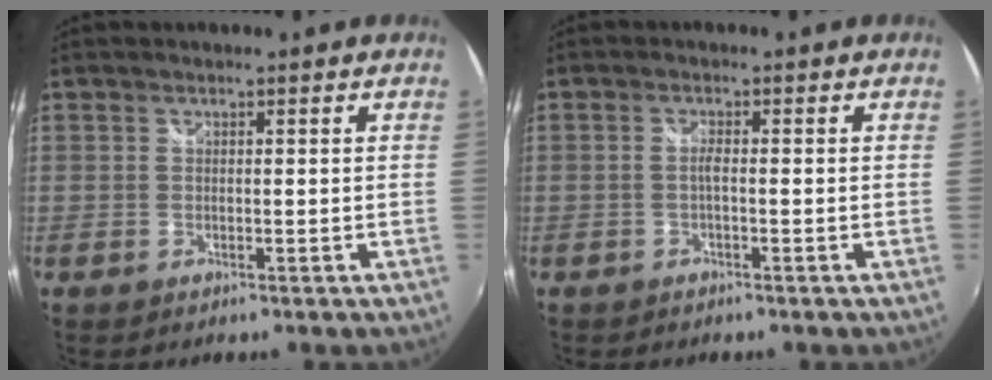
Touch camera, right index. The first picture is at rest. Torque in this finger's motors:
{"motor_torque": [0.10, 0.03, 0.04, 0.03]}